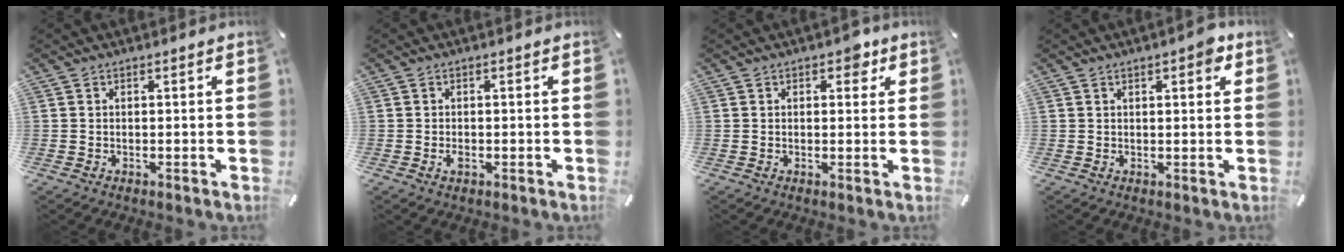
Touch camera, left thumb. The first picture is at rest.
{"total": 1.3, "force": [-0.4, 0.8, 1.0], "torque": [-0.026, -0.003, -0.010]}
{"total": 3.4, "force": [1.6, 2.1, 2.2], "torque": [-0.016, -0.003, 0.019]}
{"total": 3.4, "force": [1.6, 1.3, 2.6], "torque": [-0.040, 0.001, 0.023]}